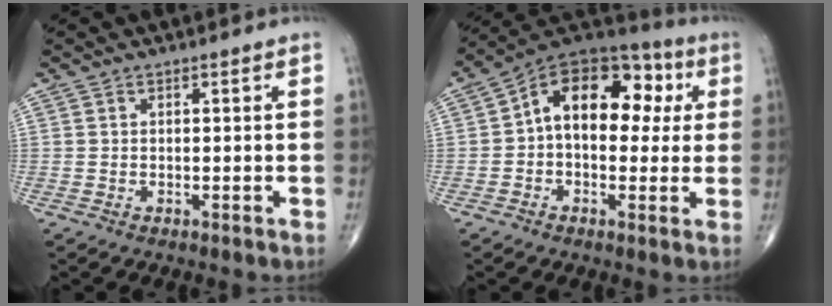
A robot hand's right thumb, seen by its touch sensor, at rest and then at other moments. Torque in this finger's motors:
{"motor_torque": [-0.08, 0.19, 1.03, -0.15, 0.25]}